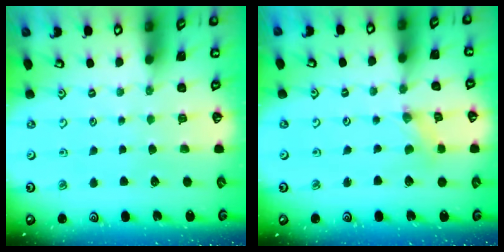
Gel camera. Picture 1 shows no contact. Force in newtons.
{"total": 0.0}